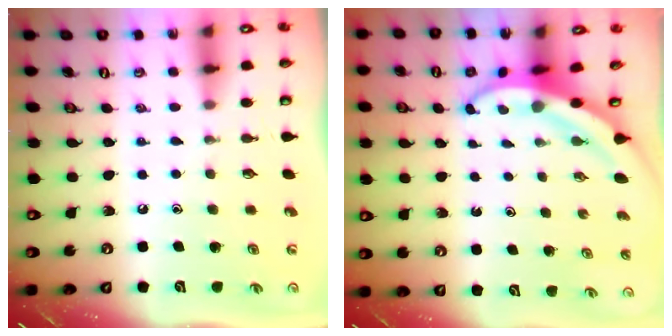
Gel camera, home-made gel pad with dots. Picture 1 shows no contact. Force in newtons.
{"total": 3.8, "press": 3.8, "slide": 0.5}